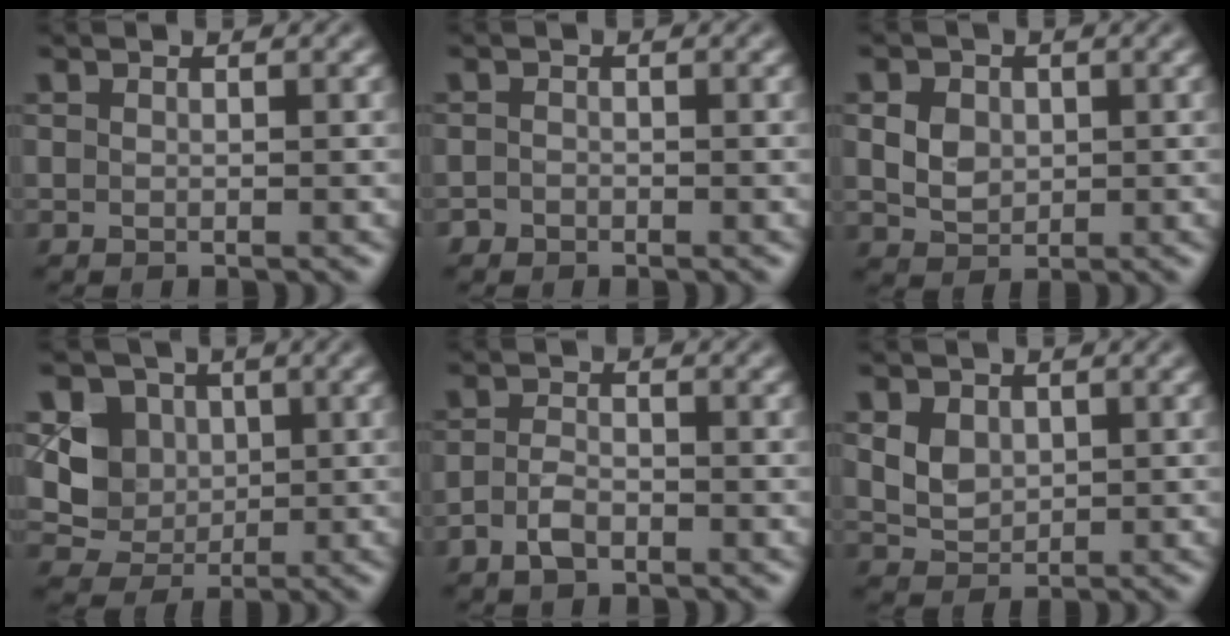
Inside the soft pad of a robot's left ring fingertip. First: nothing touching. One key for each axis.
{"total": 0.7, "fx": -0.5, "fy": 0.5, "fz": 0.0, "tx": 0.004, "ty": -0.002, "tz": -0.009}
{"total": 3.3, "fx": 0.7, "fy": 2.7, "fz": 1.8, "tx": -0.043, "ty": 0.005, "tz": 0.012}
{"total": 4.4, "fx": 0.9, "fy": 3.9, "fz": 1.8, "tx": -0.033, "ty": -0.003, "tz": 0.008}
{"total": 2.1, "fx": -1.1, "fy": 1.1, "fz": 1.4, "tx": -0.027, "ty": 0.001, "tz": -0.025}
{"total": 2.9, "fx": 0.8, "fy": 2.3, "fz": 1.6, "tx": -0.032, "ty": -0.003, "tz": 0.018}